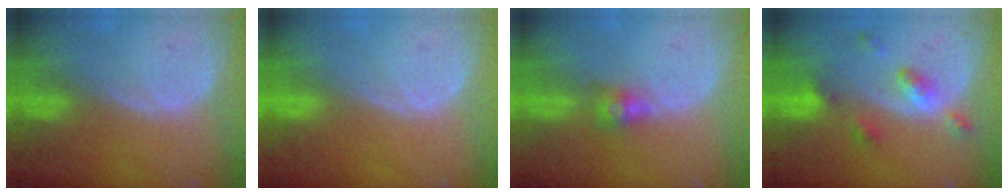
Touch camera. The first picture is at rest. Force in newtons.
{"total": 0.0}
{"total": 2.8, "press": 2.5, "slide": 1.3}
{"total": 5.3, "press": 4.7, "slide": 2.4}